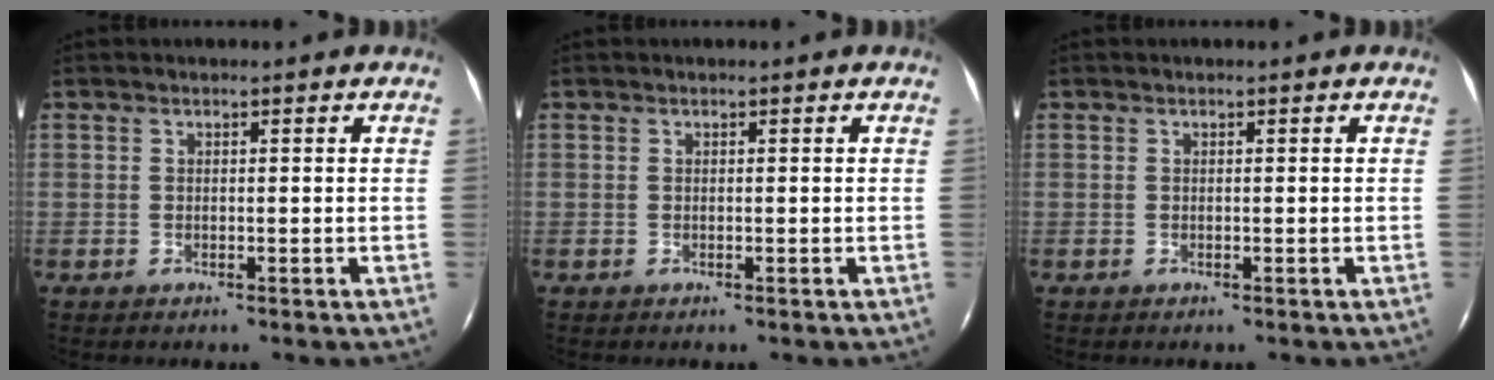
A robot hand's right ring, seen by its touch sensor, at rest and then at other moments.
{"total": 0.0}
{"total": 0.0}